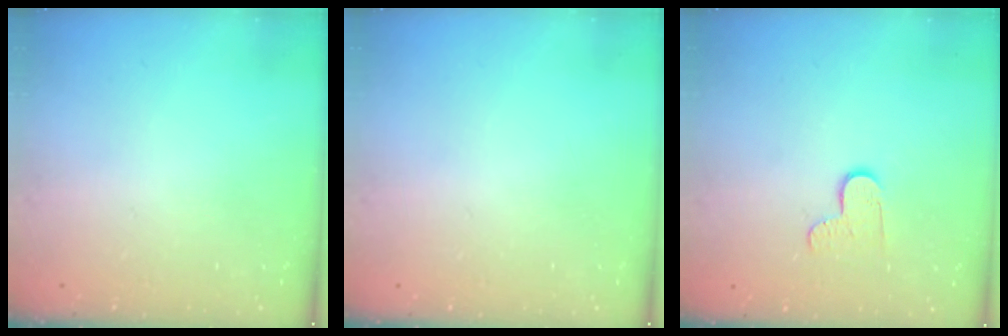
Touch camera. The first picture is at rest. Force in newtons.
{"total": 0.0}
{"total": 7.0, "press": 7.0, "slide": 0.6}